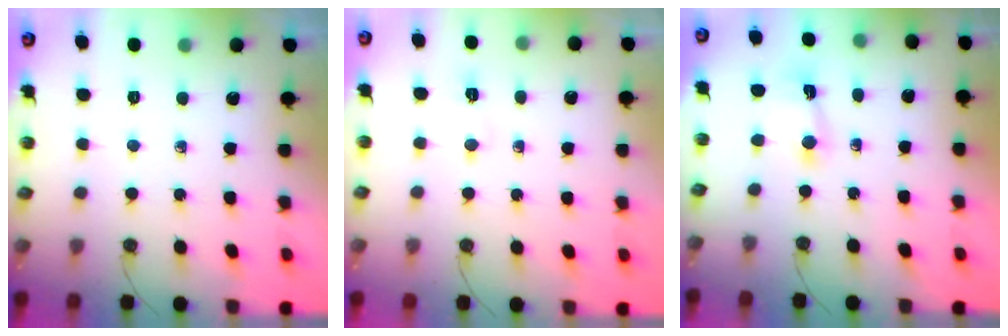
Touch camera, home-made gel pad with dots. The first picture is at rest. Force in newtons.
{"total": 4.7, "press": 3.1, "slide": 3.5}
{"total": 2.4, "press": 2.4, "slide": 0.3}